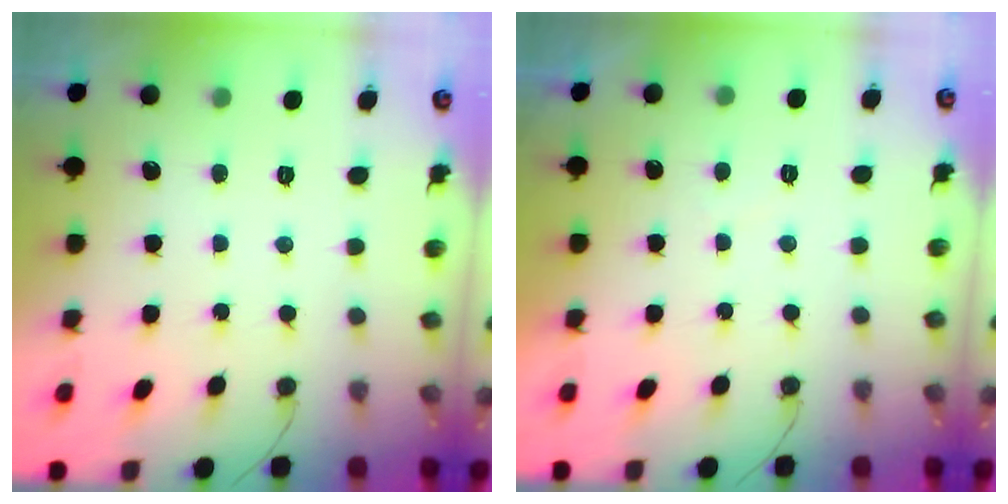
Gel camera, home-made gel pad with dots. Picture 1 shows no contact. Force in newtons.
{"total": 0.5, "press": 0.3, "slide": 0.5}